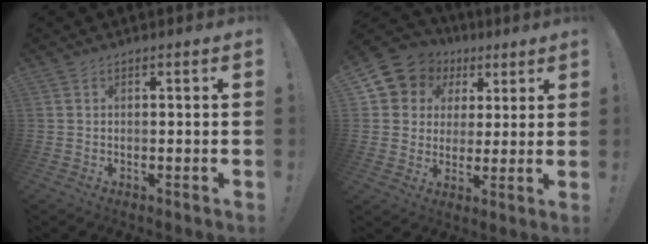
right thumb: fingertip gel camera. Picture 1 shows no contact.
{"total": 9.4, "force": [3.9, 8.4, 2.0], "torque": [-0.034, -0.025, 0.082]}